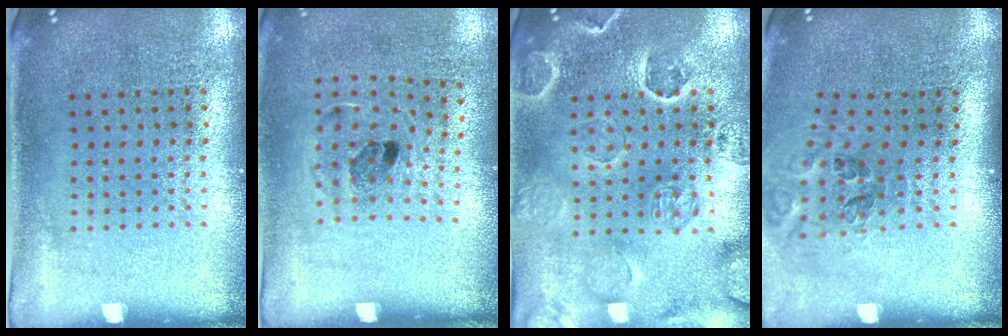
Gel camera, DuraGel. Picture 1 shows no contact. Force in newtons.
{"total": 1.2, "press": 0.7, "slide": 0.9}
{"total": 2.8, "press": 2.7, "slide": 0.6}
{"total": 1.2, "press": 0.9, "slide": 0.7}